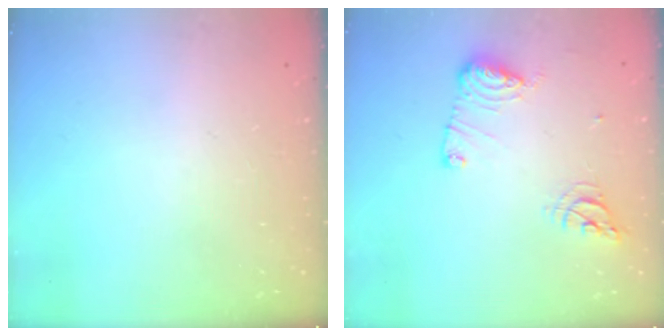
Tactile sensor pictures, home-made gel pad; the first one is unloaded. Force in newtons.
{"total": 11.6, "press": 11.6, "slide": 1.1}